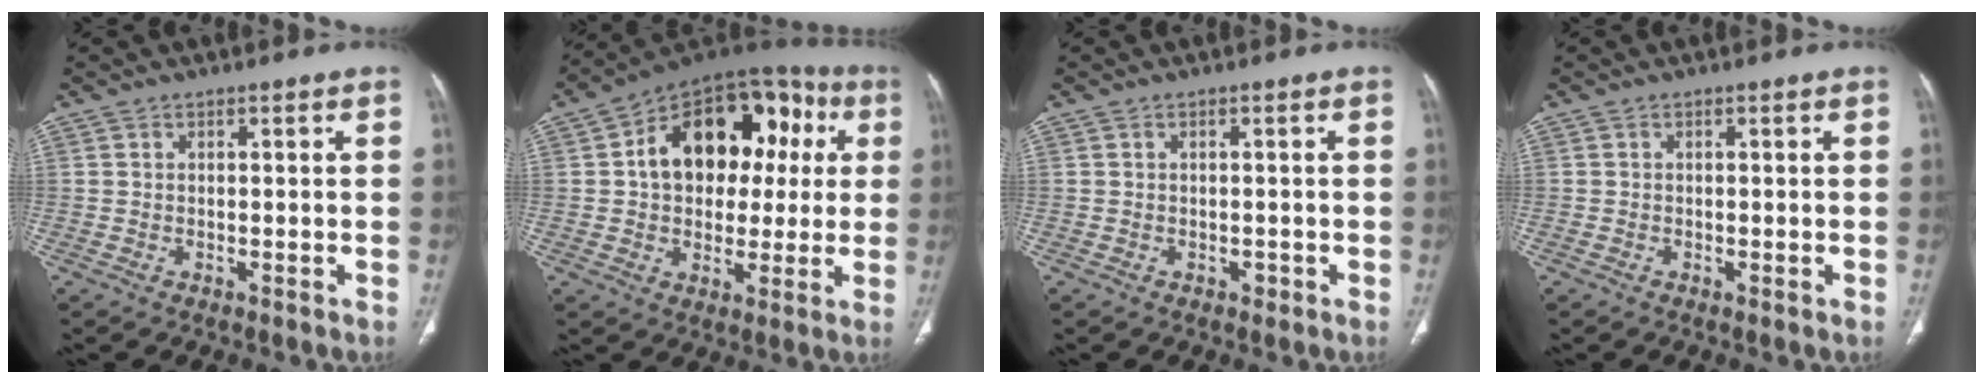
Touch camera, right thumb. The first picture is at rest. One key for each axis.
{"total": 21.3, "fx": 3.6, "fy": 14.4, "fz": 15.2, "tx": -0.178, "ty": 0.039, "tz": 0.050}
{"total": 0.9, "fx": -0.4, "fy": 0.6, "fz": 0.5, "tx": -0.004, "ty": 0.001, "tz": -0.005}
{"total": 0.6, "fx": -0.2, "fy": 0.2, "fz": 0.5, "tx": -0.012, "ty": -0.002, "tz": -0.005}